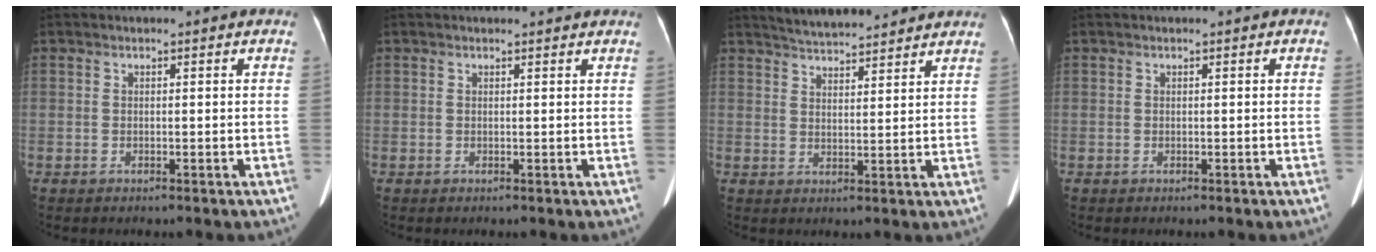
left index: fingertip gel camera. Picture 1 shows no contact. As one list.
[{"total": 2.8, "force": [2.7, 0.2, 0.6], "torque": [-0.011, 0.007, 0.024]}, {"total": 10.6, "force": [10.0, 1.4, 3.4], "torque": [-0.054, 0.022, 0.139]}, {"total": 0.0}]